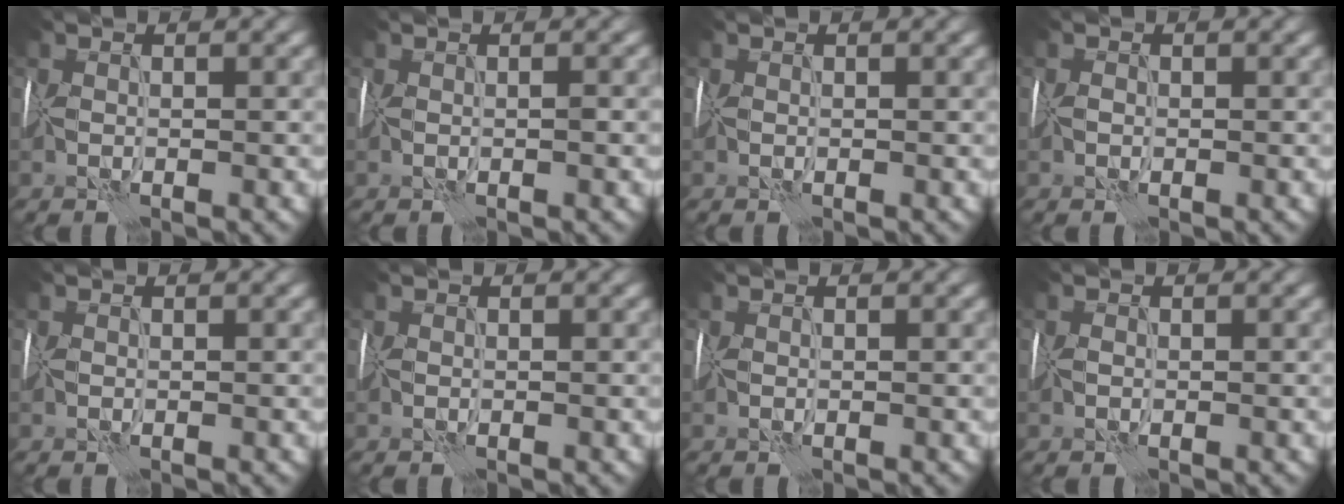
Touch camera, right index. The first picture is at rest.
{"total": 0.7, "force": [0.1, -0.4, 0.6], "torque": [-0.010, 0.000, 0.001]}
{"total": 0.0}
{"total": 0.0}
{"total": 0.0}
{"total": 0.0}
{"total": 0.0}
{"total": 0.0}